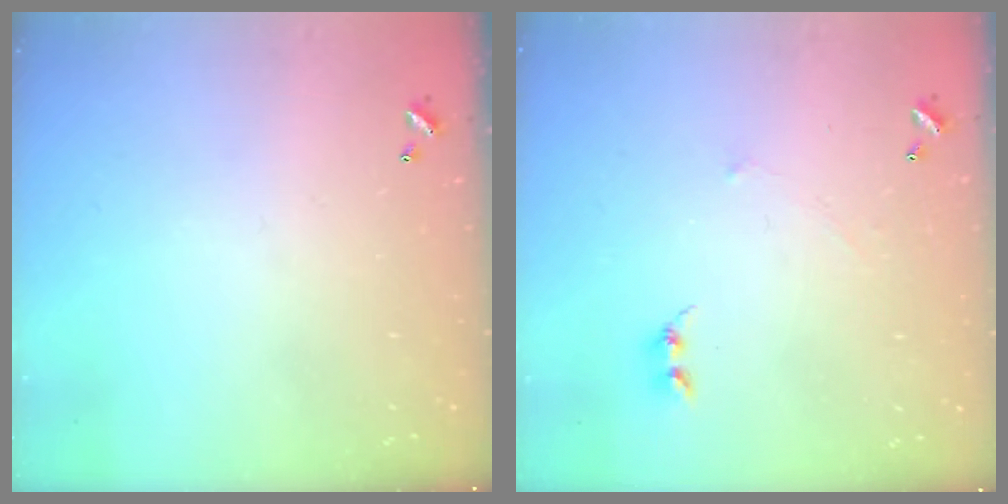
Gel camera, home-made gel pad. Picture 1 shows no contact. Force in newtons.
{"total": 1.8, "press": 1.8, "slide": 0.5}